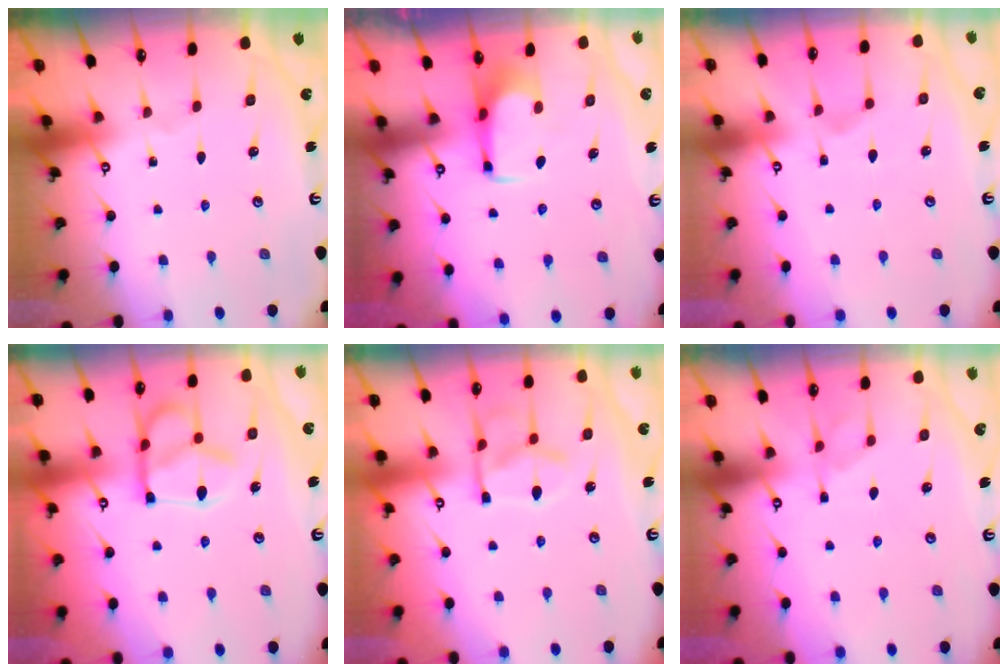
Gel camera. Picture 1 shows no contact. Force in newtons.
{"total": 1.7, "press": 1.7, "slide": 0.4}
{"total": 2.7, "press": 2.4, "slide": 1.2}
{"total": 7.3, "press": 7.1, "slide": 1.7}
{"total": 11.8, "press": 11.8, "slide": 1.2}
{"total": 1.2, "press": 0.5, "slide": 1.1}